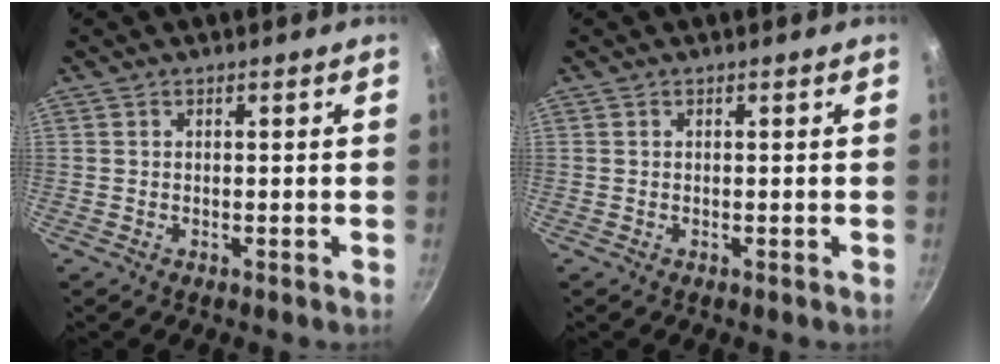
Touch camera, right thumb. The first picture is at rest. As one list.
[{"total": 0.0}]